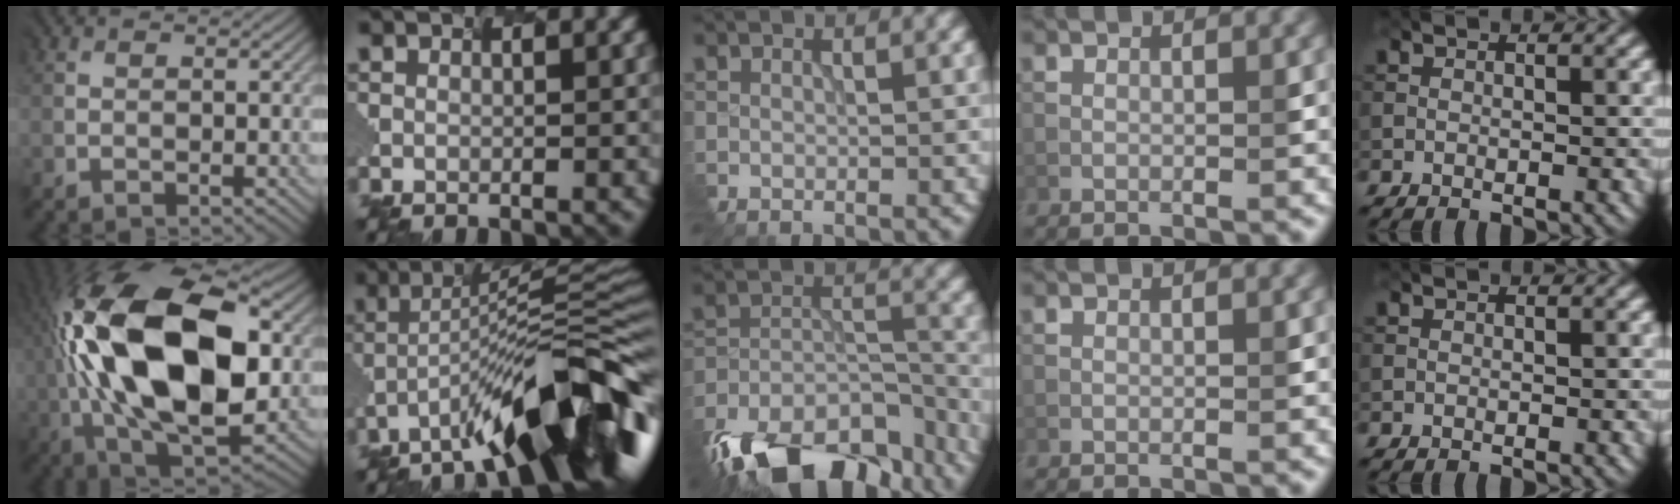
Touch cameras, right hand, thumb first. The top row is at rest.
{"thumb": {"total": 19.8, "force": [2.1, 10.4, 16.8], "torque": [-0.356, 0.017, 0.023]}, "index": {"total": 13.3, "force": [-8.2, 2.4, 10.2], "torque": [-0.151, 0.020, -0.124]}, "middle": {"total": 14.4, "force": [-11.7, 5.8, 6.0], "torque": [-0.136, -0.019, -0.180]}}